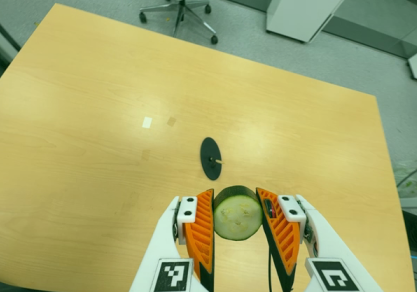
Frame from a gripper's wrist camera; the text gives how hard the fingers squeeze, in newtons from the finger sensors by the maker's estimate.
{"total": 12.5, "left": 11.2, "right": 13.9}